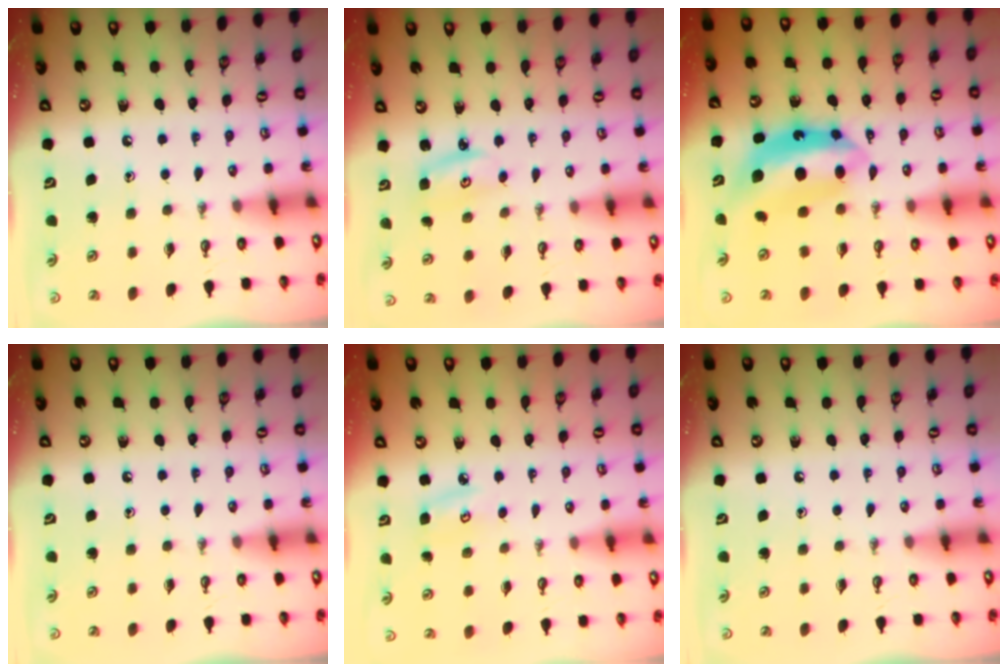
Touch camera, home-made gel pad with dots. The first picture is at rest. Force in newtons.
{"total": 3.2, "press": 3.2, "slide": 0.3}
{"total": 10.5, "press": 10.4, "slide": 0.7}
{"total": 0.0}
{"total": 5.6, "press": 5.6, "slide": 0.6}
{"total": 0.0}